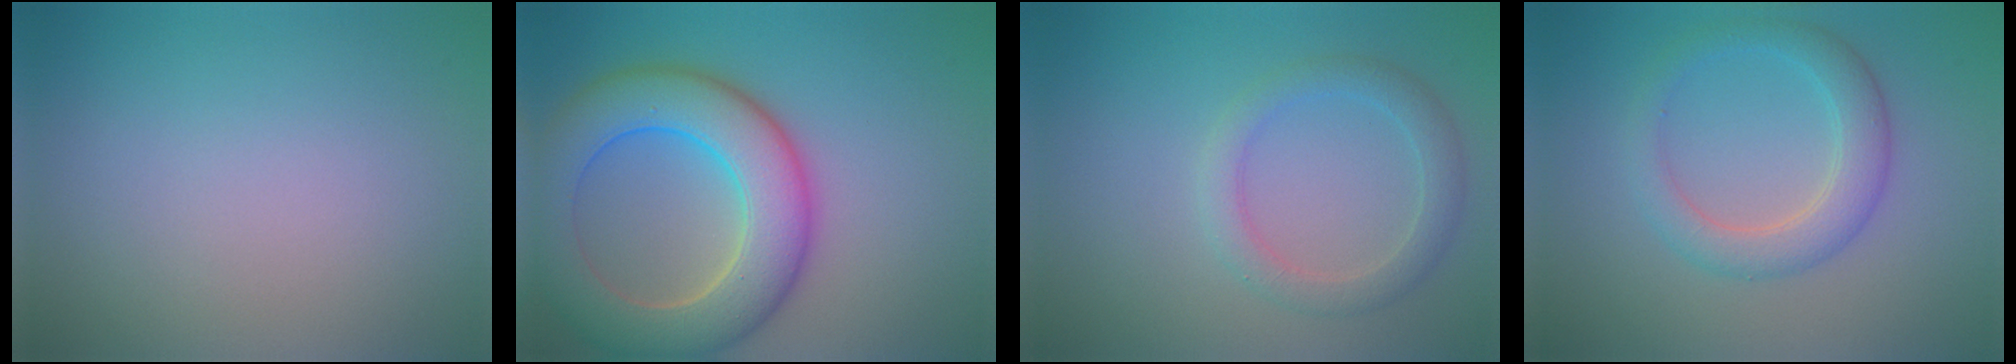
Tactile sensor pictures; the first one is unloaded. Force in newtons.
{"total": 9.6, "press": 9.6, "slide": 0.4}
{"total": 2.7, "press": 2.7, "slide": 0.1}
{"total": 3.7, "press": 3.7, "slide": 0.1}